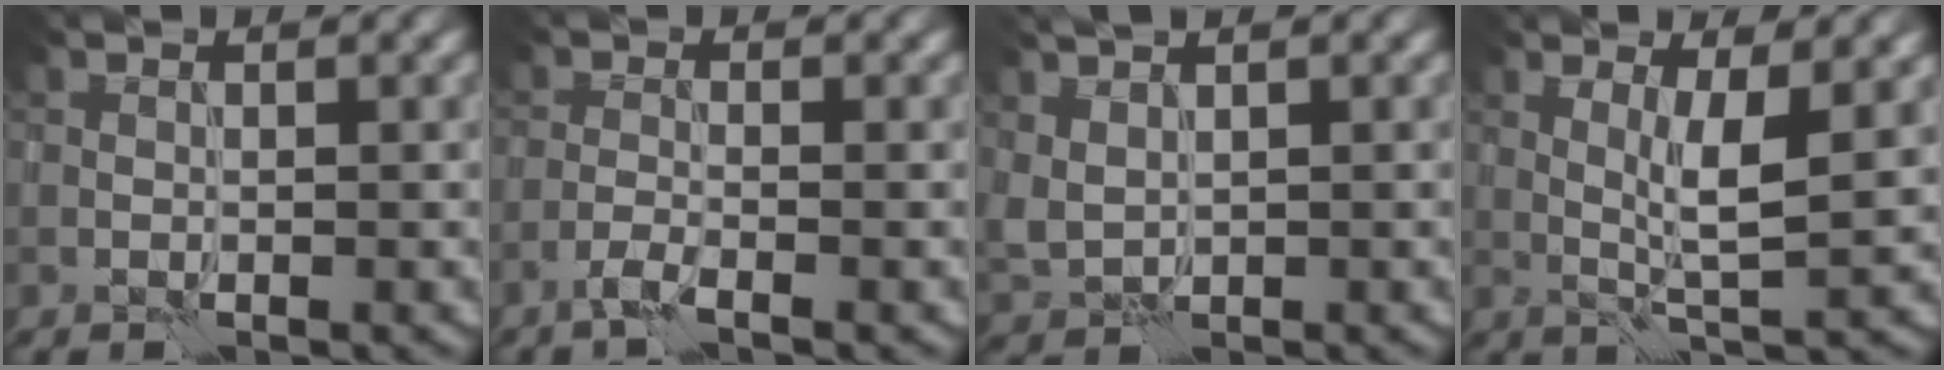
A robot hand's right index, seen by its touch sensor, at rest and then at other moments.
{"total": 1.8, "force": [-1.2, 0.3, 1.4], "torque": [-0.026, 0.003, -0.034]}
{"total": 2.7, "force": [1.7, 1.2, 1.6], "torque": [-0.045, 0.005, 0.042]}
{"total": 3.6, "force": [0.8, 0.4, 3.5], "torque": [-0.068, -0.006, 0.018]}